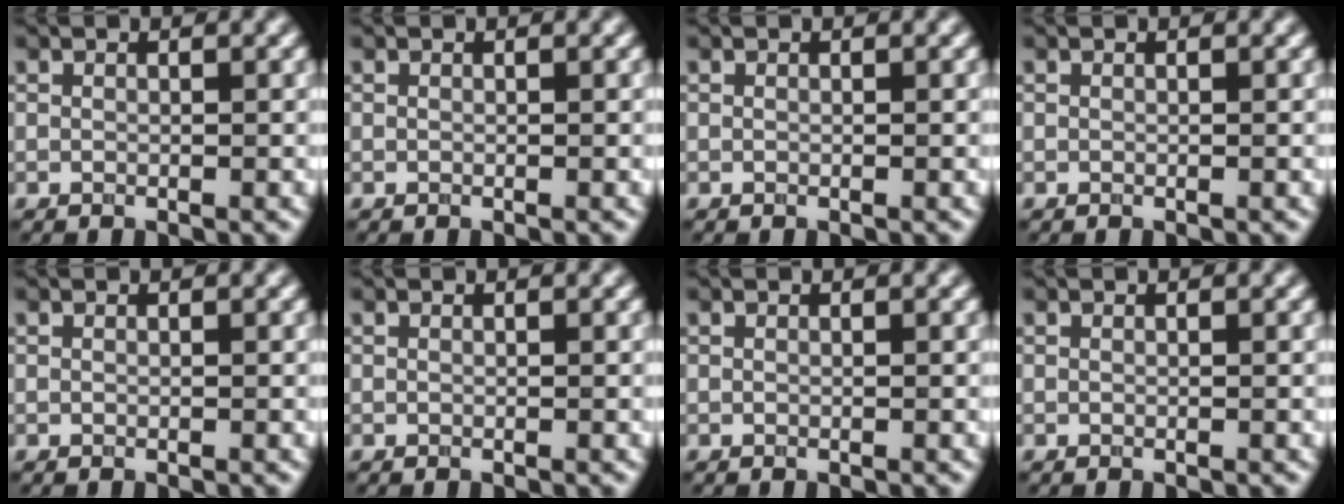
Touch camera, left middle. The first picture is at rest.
{"total": 0.0}
{"total": 0.0}
{"total": 0.0}
{"total": 0.0}
{"total": 0.0}
{"total": 0.0}
{"total": 0.0}